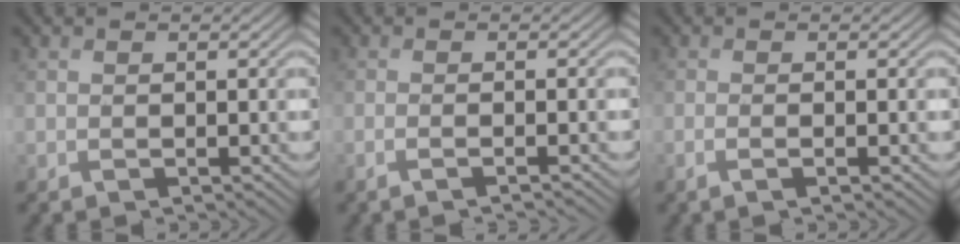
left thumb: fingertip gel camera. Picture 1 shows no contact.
{"total": 1.8, "force": [-1.0, -0.1, 1.5], "torque": [-0.020, 0.002, -0.028]}
{"total": 1.5, "force": [-0.5, -0.2, 1.4], "torque": [-0.032, 0.003, -0.012]}